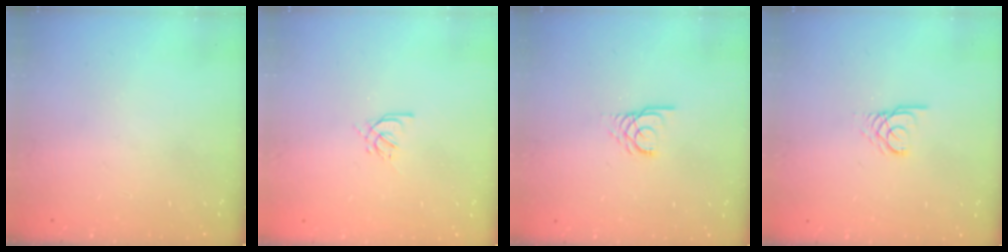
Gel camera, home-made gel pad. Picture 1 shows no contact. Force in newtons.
{"total": 2.9, "press": 2.8, "slide": 0.8}
{"total": 3.2, "press": 3.2, "slide": 0.2}
{"total": 2.5, "press": 2.5, "slide": 0.2}